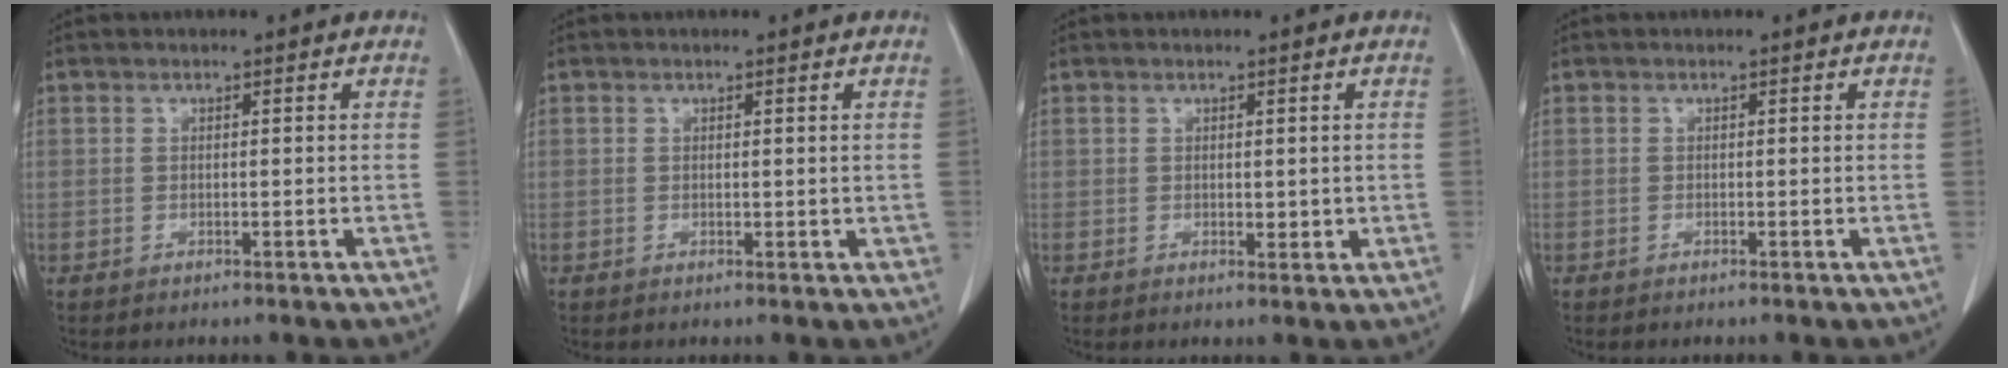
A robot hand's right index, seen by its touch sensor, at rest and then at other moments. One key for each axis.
{"total": 0.8, "fx": 0.2, "fy": 0.5, "fz": 0.6, "tx": -0.006, "ty": 0.002, "tz": 0.006}
{"total": 1.5, "fx": 0.1, "fy": 0.9, "fz": 1.2, "tx": -0.014, "ty": -0.003, "tz": 0.004}
{"total": 0.0}